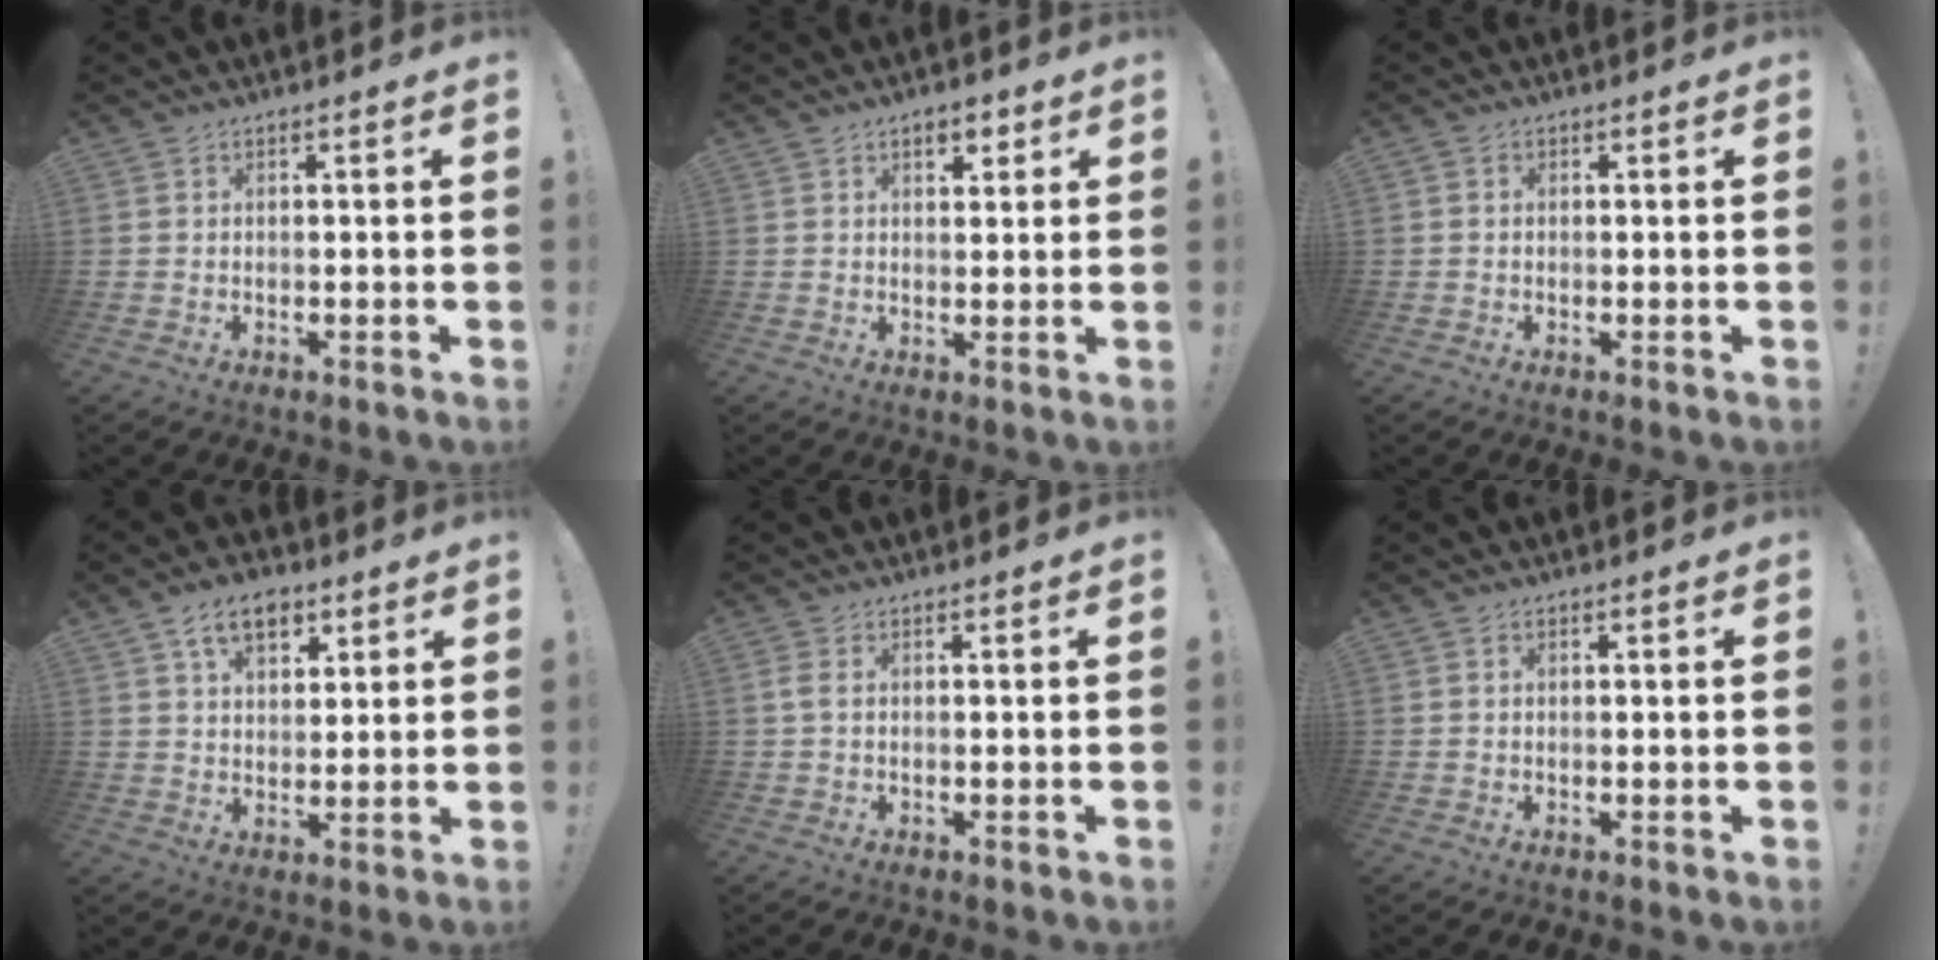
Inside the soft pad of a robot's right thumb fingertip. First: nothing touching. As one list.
[{"total": 3.5, "force": [2.0, 2.1, 2.0], "torque": [-0.019, -0.005, 0.031]}, {"total": 0.8, "force": [-0.3, 0.7, 0.3], "torque": [-0.008, 0.005, -0.005]}, {"total": 9.7, "force": [5.2, 6.1, 5.5], "torque": [-0.074, -0.015, 0.096]}, {"total": 1.7, "force": [0.3, 0.8, 1.5], "torque": [-0.032, 0.005, 0.005]}, {"total": 0.5, "force": [0.1, 0.4, 0.3], "torque": [-0.011, 0.004, 0.003]}]